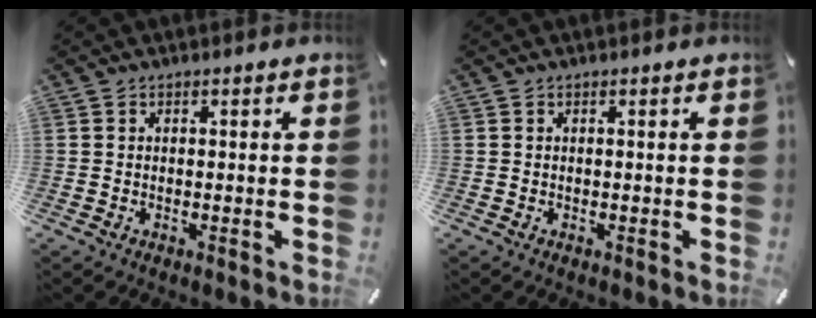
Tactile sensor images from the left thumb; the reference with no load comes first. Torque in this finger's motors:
{"motor_torque": [-0.07, -0.04, 0.02, 0.06, -0.01]}